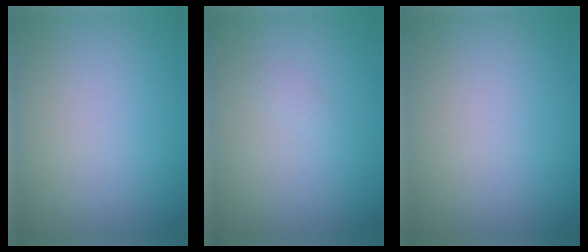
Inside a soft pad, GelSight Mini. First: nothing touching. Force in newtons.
{"total": 0.5, "press": 0.5, "slide": 0.0}
{"total": 0.0}